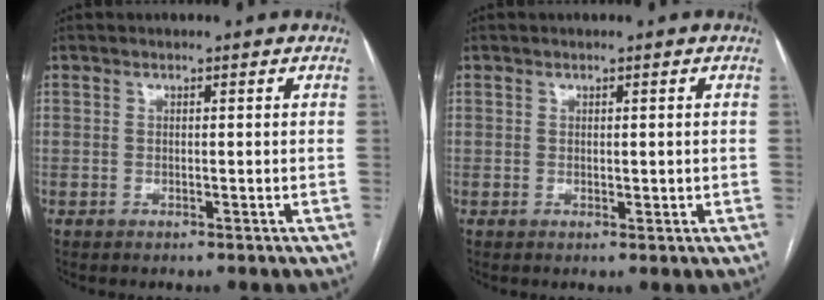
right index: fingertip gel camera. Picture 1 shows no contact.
{"total": 1.3, "force": [0.1, 0.7, 1.1], "torque": [-0.016, -0.003, 0.005]}